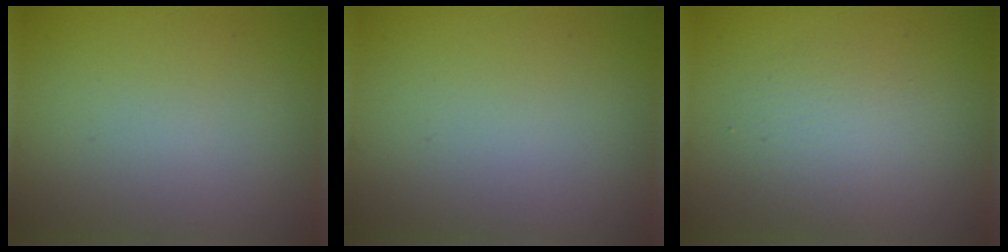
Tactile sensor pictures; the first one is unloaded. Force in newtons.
{"total": 0.0}
{"total": 2.6, "press": 2.6, "slide": 0.2}